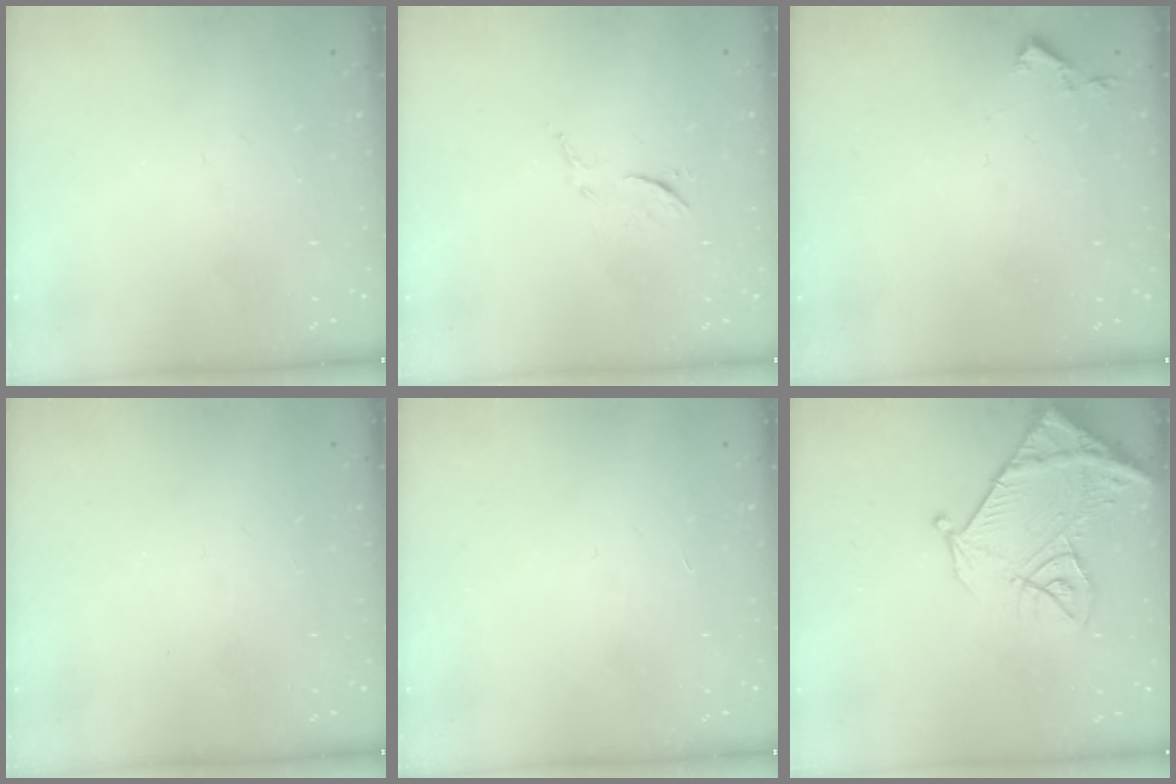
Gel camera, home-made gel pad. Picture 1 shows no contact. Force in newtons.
{"total": 6.9, "press": 6.9, "slide": 0.4}
{"total": 2.9, "press": 2.9, "slide": 0.5}
{"total": 1.5, "press": 1.5, "slide": 0.1}
{"total": 1.5, "press": 1.5, "slide": 0.1}
{"total": 13.7, "press": 13.6, "slide": 1.6}